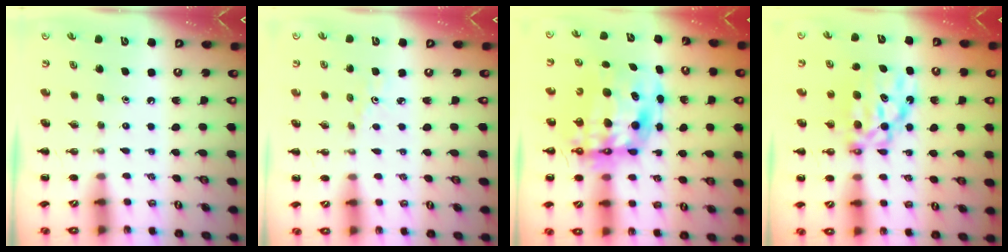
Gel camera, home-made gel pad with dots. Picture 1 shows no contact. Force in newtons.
{"total": 1.7, "press": 1.6, "slide": 0.6}
{"total": 14.1, "press": 13.7, "slide": 3.2}
{"total": 8.7, "press": 8.6, "slide": 1.4}